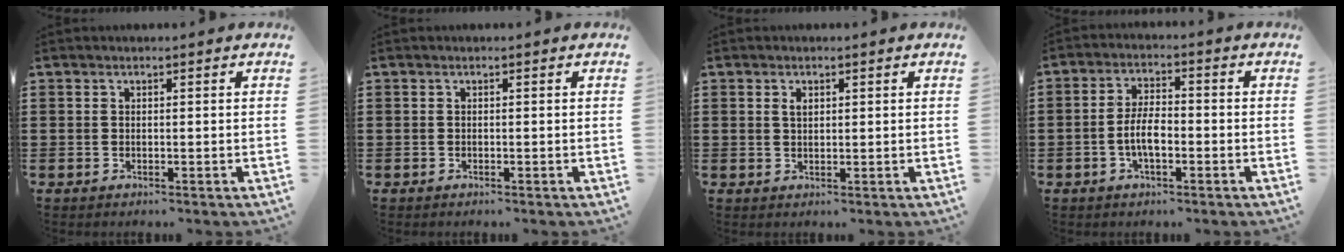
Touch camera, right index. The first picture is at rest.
{"total": 0.0}
{"total": 1.3, "force": [0.5, 0.7, 1.0], "torque": [-0.021, 0.004, 0.009]}
{"total": 5.0, "force": [-1.4, 1.9, 4.4], "torque": [-0.100, -0.002, -0.030]}